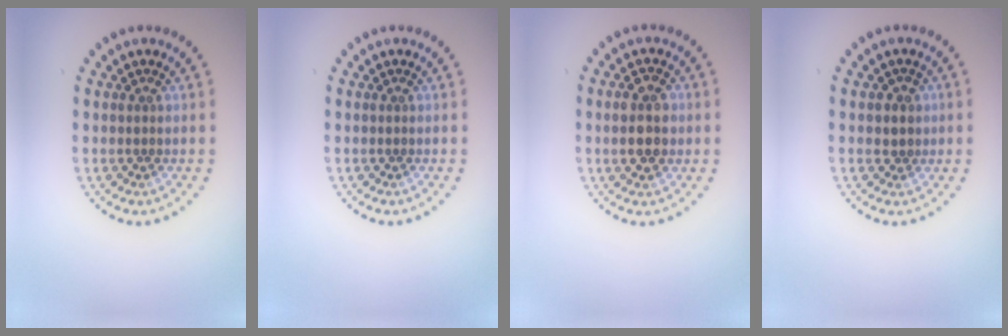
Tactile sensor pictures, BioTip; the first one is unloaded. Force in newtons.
{"total": 0.0}
{"total": 3.8, "press": 3.8, "slide": 0.2}
{"total": 1.3, "press": 1.1, "slide": 0.7}